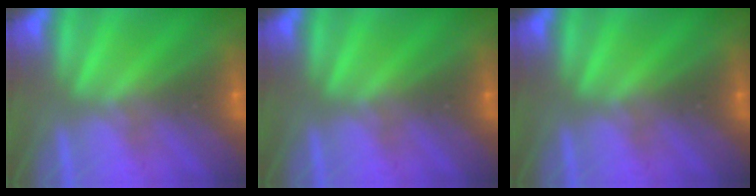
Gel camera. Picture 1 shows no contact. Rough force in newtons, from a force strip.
{"total": 0.0}
{"total": 0.0}